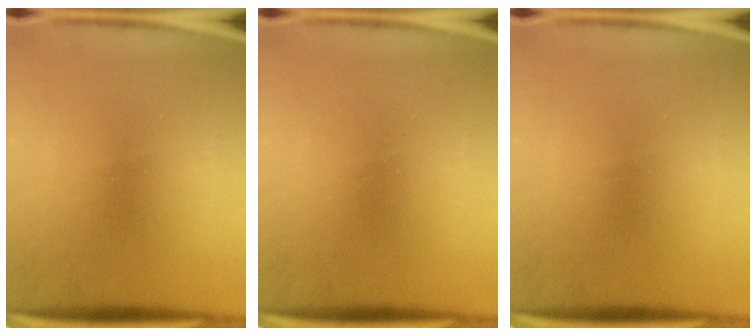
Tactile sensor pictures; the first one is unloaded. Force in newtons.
{"total": 0.0}
{"total": 0.0}